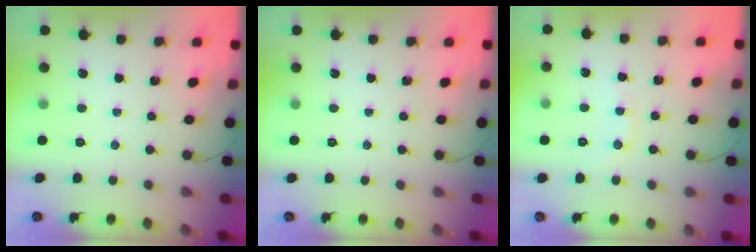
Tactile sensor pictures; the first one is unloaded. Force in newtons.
{"total": 0.0}
{"total": 4.3, "press": 4.1, "slide": 1.4}